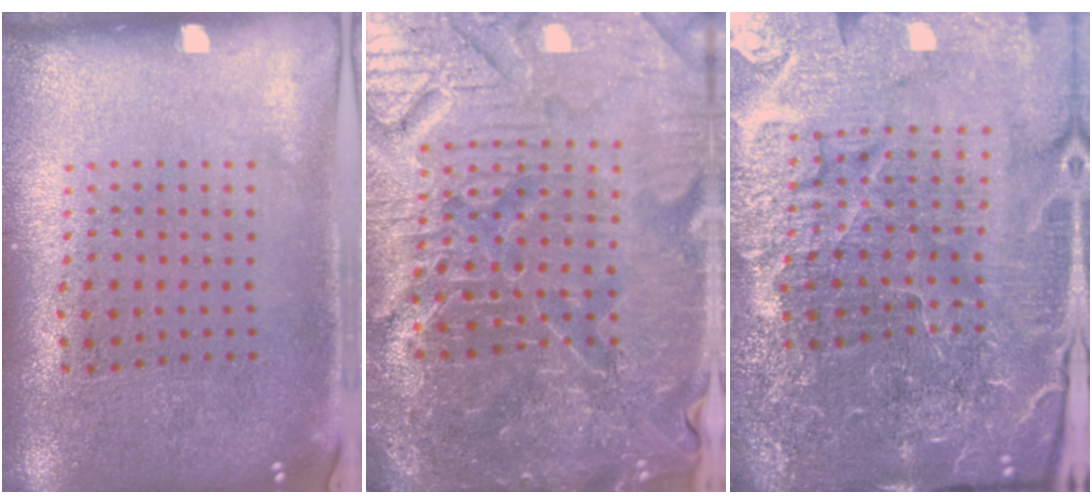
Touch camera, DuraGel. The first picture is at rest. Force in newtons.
{"total": 6.2, "press": 5.7, "slide": 2.5}
{"total": 6.6, "press": 5.9, "slide": 3.1}